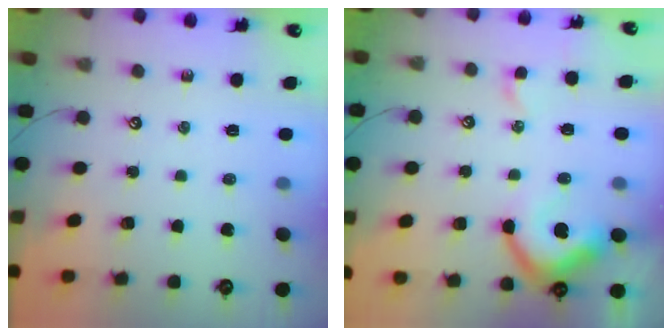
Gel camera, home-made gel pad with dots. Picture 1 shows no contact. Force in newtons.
{"total": 10.7, "press": 10.5, "slide": 1.7}